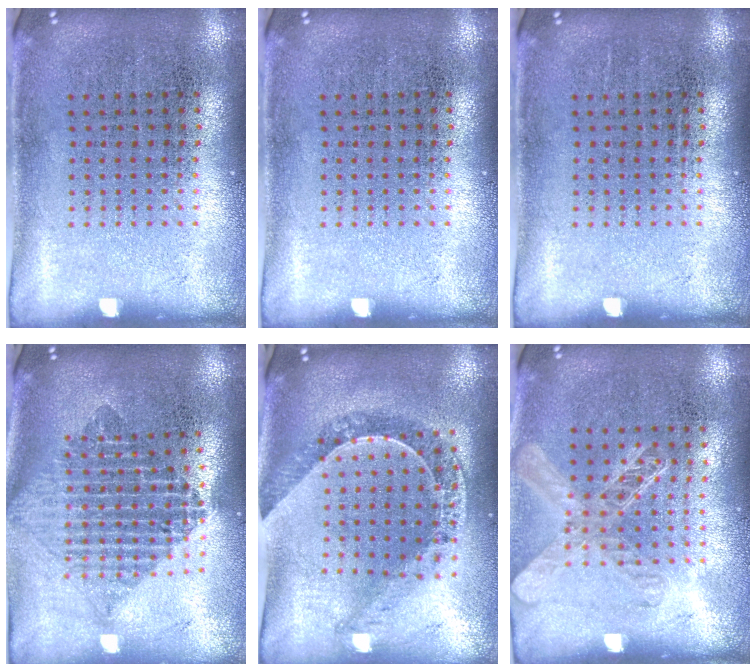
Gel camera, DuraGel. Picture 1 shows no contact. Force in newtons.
{"total": 0.0}
{"total": 0.0}
{"total": 2.1, "press": 1.7, "slide": 1.2}
{"total": 1.0, "press": 0.9, "slide": 0.2}
{"total": 1.3, "press": 1.2, "slide": 0.5}